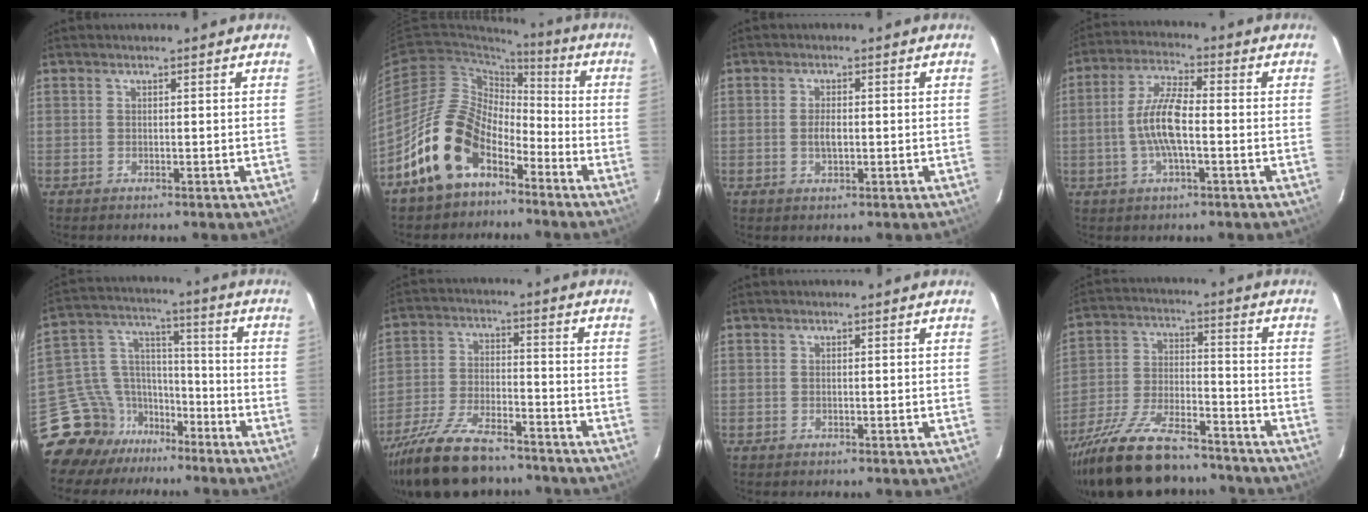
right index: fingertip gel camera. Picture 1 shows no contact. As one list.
[{"total": 15.8, "force": [-9.2, 9.5, 8.7], "torque": [-0.170, 0.018, -0.162]}, {"total": 2.4, "force": [-0.3, 0.9, 2.2], "torque": [-0.042, -0.001, -0.006]}, {"total": 8.4, "force": [-1.6, 1.9, 8.1], "torque": [-0.165, 0.006, -0.034]}, {"total": 13.9, "force": [-10.5, 8.7, 2.3], "torque": [-0.072, 0.064, -0.181]}, {"total": 20.3, "force": [-16.6, 6.8, 9.6], "torque": [-0.206, -0.029, -0.276]}, {"total": 0.0}, {"total": 22.3, "force": [-18.2, 7.2, 10.7], "torque": [-0.214, -0.027, -0.290]}]